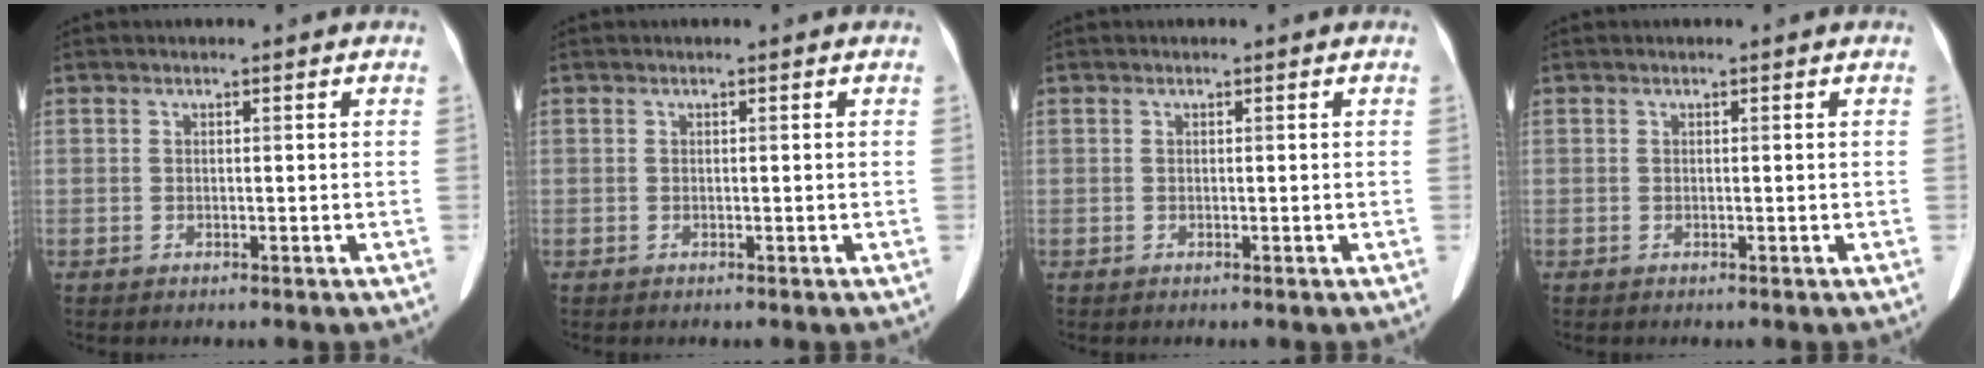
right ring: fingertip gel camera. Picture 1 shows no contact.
{"total": 0.0}
{"total": 0.0}
{"total": 0.0}